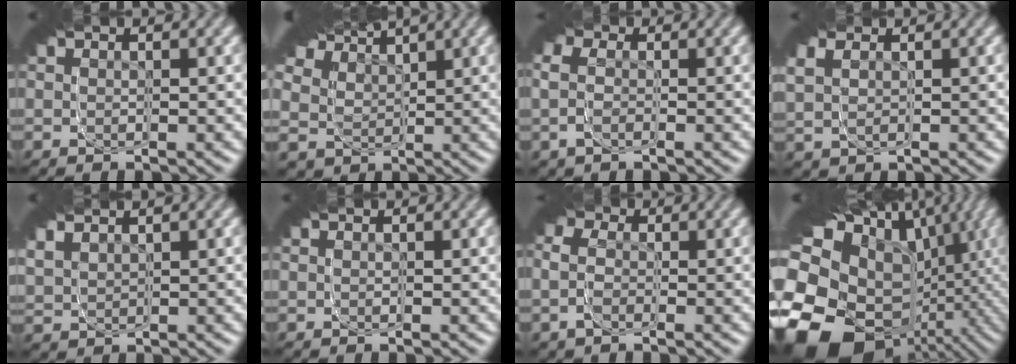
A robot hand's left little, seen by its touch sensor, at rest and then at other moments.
{"total": 10.7, "force": [0.2, 8.2, 6.9], "torque": [-0.108, 0.004, -0.007]}
{"total": 3.4, "force": [0.4, 2.2, 2.5], "torque": [-0.011, 0.016, -0.006]}
{"total": 6.2, "force": [1.1, 5.1, 3.2], "torque": [-0.085, 0.003, 0.011]}
{"total": 6.7, "force": [1.5, 5.4, 3.7], "torque": [-0.093, 0.010, 0.018]}
{"total": 0.0}
{"total": 4.8, "force": [0.2, 3.6, 3.2], "torque": [-0.014, 0.012, -0.013]}
{"total": 27.3, "force": [-5.9, 17.3, 20.3], "torque": [-0.305, -0.040, -0.087]}